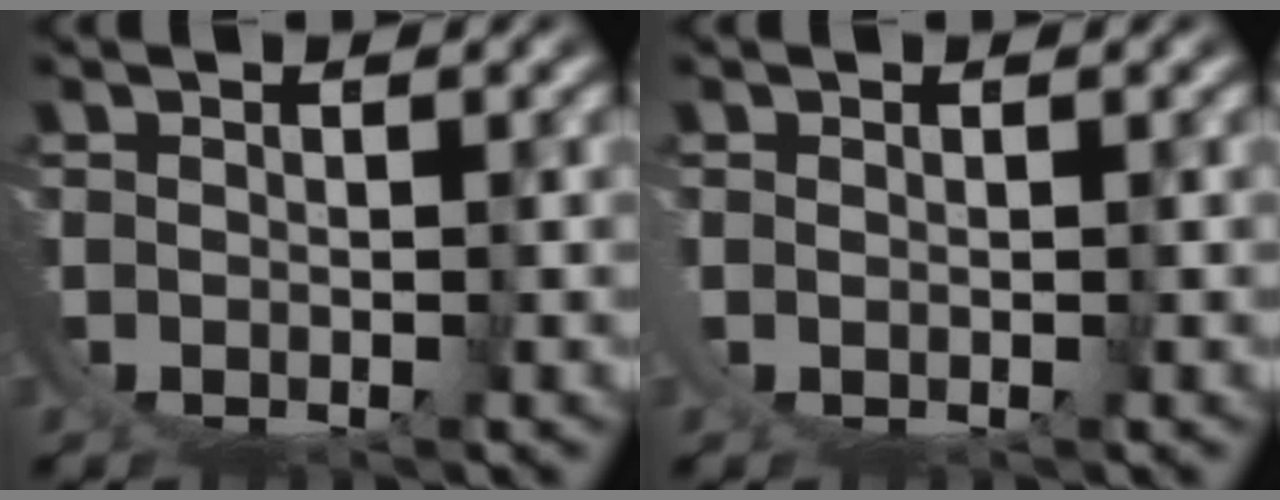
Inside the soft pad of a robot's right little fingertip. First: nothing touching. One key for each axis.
{"total": 1.0, "fx": 0.5, "fy": -0.5, "fz": 0.6, "tx": -0.019, "ty": -0.005, "tz": 0.014}